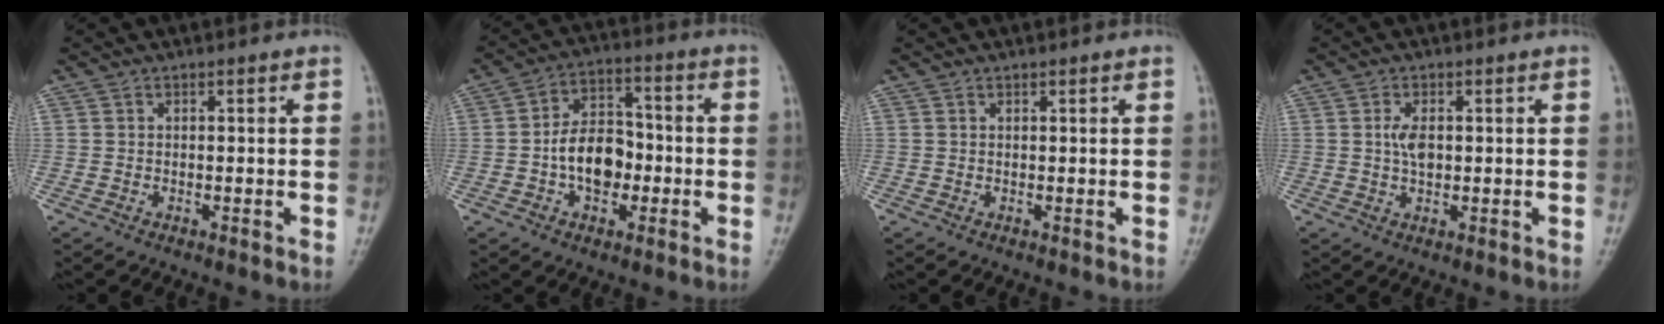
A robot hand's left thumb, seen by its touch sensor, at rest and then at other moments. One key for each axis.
{"total": 10.2, "fx": -2.1, "fy": 6.9, "fz": 7.2, "tx": -0.089, "ty": 0.029, "tz": -0.046}
{"total": 0.0}
{"total": 3.2, "fx": 0.5, "fy": 1.8, "fz": 2.6, "tx": -0.047, "ty": -0.002, "tz": 0.008}